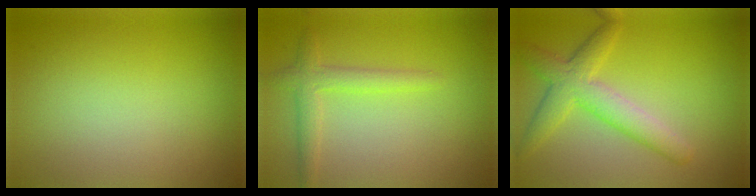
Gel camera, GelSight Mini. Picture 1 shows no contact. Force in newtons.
{"total": 2.4, "press": 2.4, "slide": 0.1}
{"total": 4.3, "press": 4.3, "slide": 0.1}